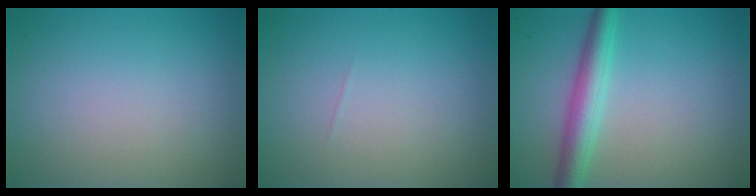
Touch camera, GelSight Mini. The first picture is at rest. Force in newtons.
{"total": 0.0}
{"total": 3.9, "press": 3.9, "slide": 0.1}